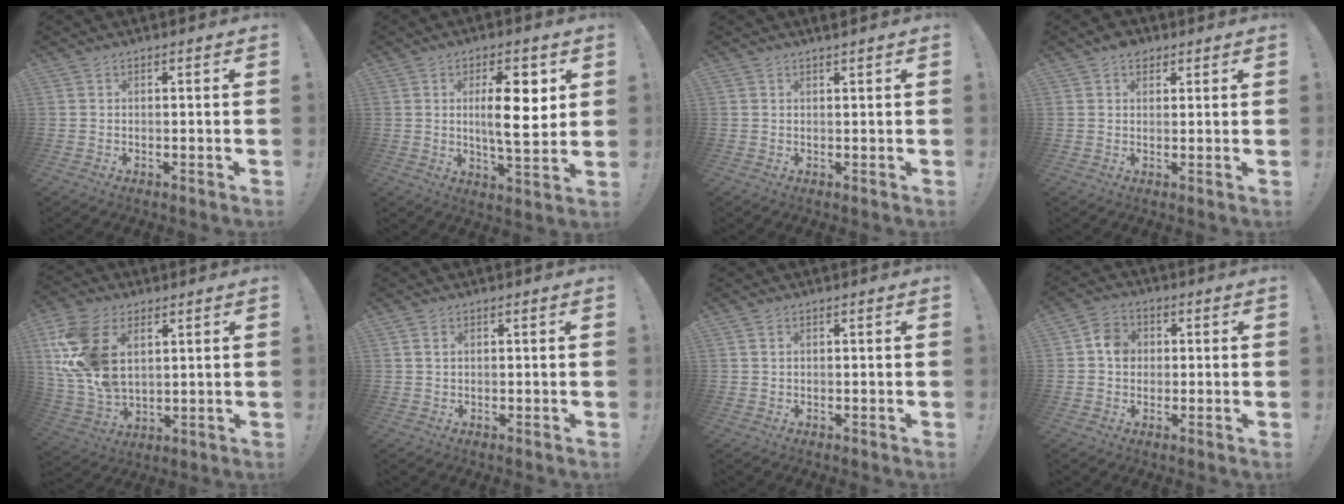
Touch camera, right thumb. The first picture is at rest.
{"total": 12.2, "force": [2.7, 3.8, 11.2], "torque": [-0.157, -0.007, 0.037]}
{"total": 1.1, "force": [1.0, -0.3, 0.5], "torque": [-0.001, -0.004, 0.016]}
{"total": 4.1, "force": [2.6, 2.8, 1.4], "torque": [-0.013, -0.009, 0.047]}
{"total": 17.7, "force": [5.9, 11.5, 12.1], "torque": [-0.249, -0.025, 0.109]}
{"total": 1.2, "force": [0.7, 0.6, 0.7], "torque": [-0.008, -0.003, 0.012]}
{"total": 0.9, "force": [0.6, 0.3, 0.6], "torque": [-0.004, -0.003, 0.009]}
{"total": 6.6, "force": [0.5, 5.7, 3.3], "torque": [-0.037, 0.009, 0.010]}